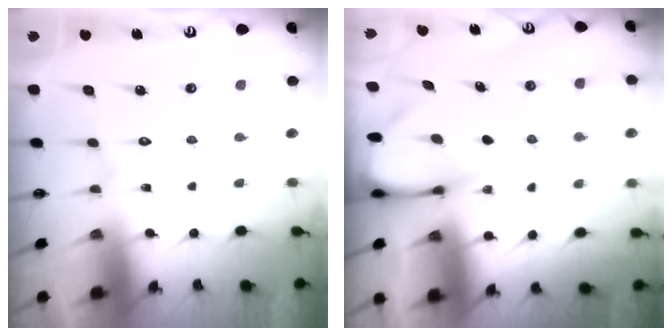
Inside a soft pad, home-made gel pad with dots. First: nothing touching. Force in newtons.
{"total": 3.5, "press": 3.5, "slide": 0.3}